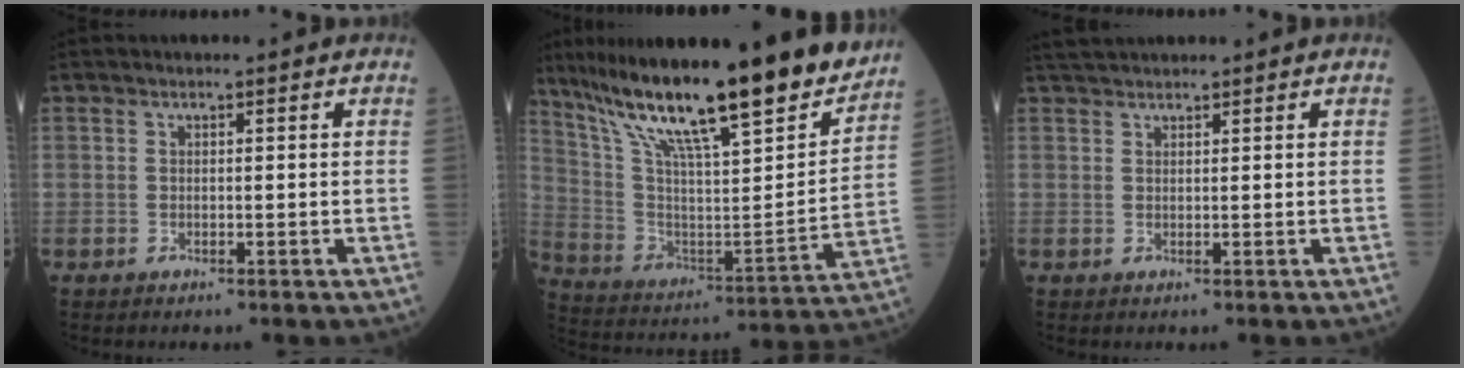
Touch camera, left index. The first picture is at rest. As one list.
[{"total": 26.0, "force": [20.7, 2.2, 15.5], "torque": [-0.270, -0.023, 0.330]}, {"total": 3.3, "force": [3.1, 0.4, 1.0], "torque": [-0.020, 0.030, 0.057]}]